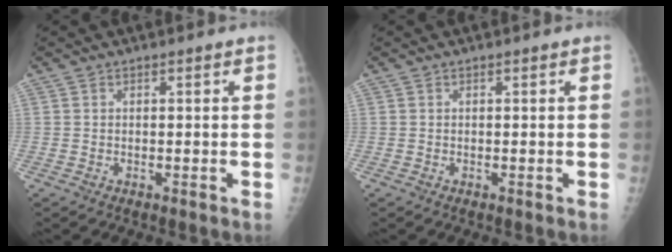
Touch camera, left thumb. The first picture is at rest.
{"total": 0.0}